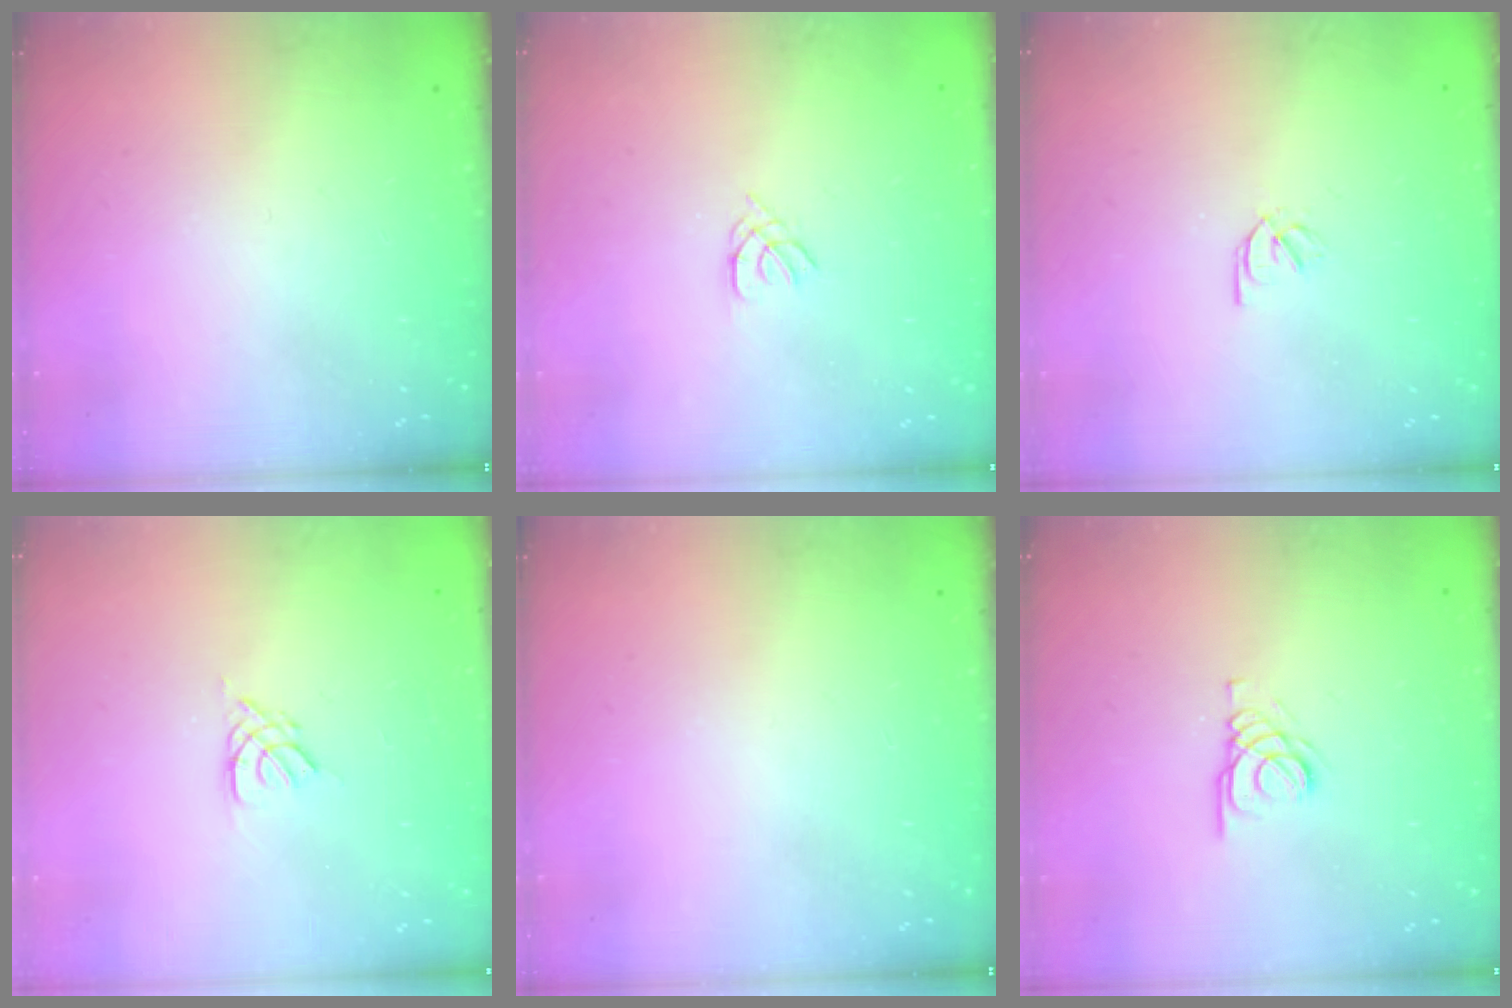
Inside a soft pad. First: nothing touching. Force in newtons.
{"total": 1.1, "press": 1.0, "slide": 0.3}
{"total": 2.0, "press": 2.0, "slide": 0.3}
{"total": 2.8, "press": 2.7, "slide": 0.5}
{"total": 0.0}
{"total": 1.6, "press": 1.6, "slide": 0.2}